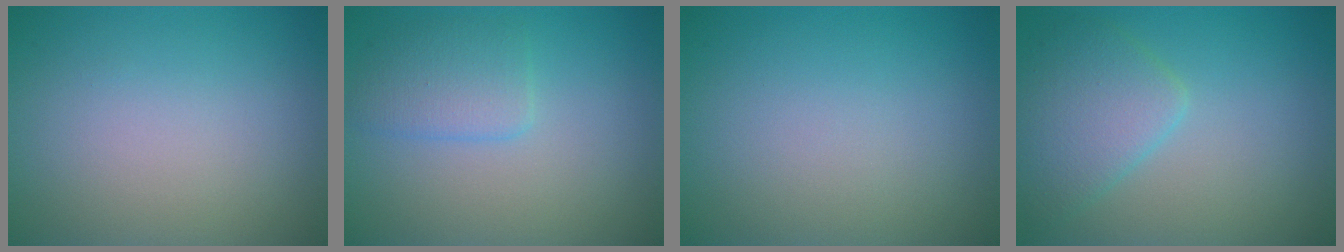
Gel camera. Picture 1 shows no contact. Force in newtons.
{"total": 2.5, "press": 2.5, "slide": 0.1}
{"total": 0.0}
{"total": 3.9, "press": 3.9, "slide": 0.1}